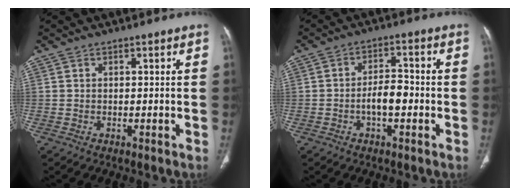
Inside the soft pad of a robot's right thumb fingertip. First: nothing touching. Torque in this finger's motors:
{"motor_torque": [1.22, 1.15, 0.83, -0.33, 0.07]}